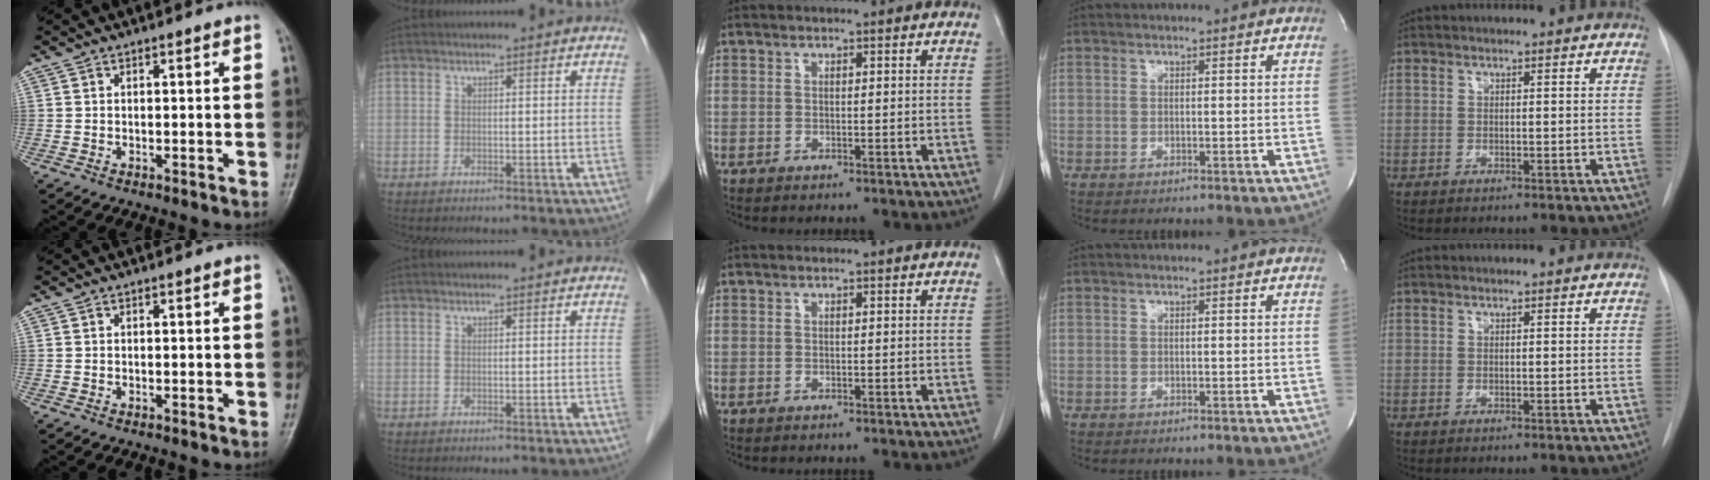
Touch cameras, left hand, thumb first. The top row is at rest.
{}